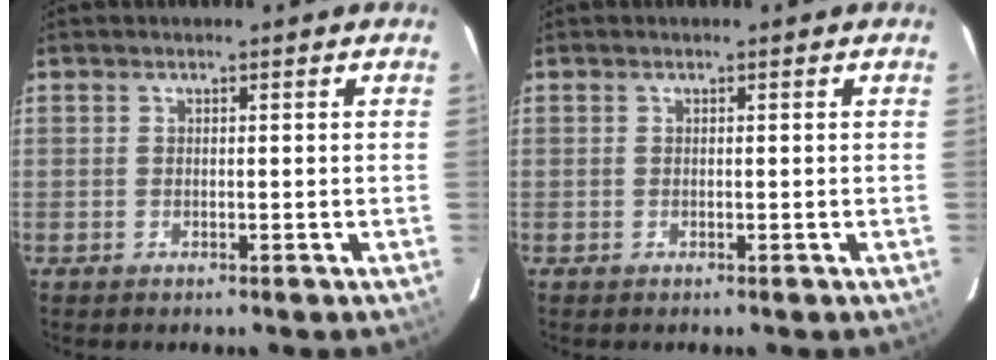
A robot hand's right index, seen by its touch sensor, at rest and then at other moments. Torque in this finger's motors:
{"motor_torque": [-0.03, -0.03, 0.04, 0.00]}